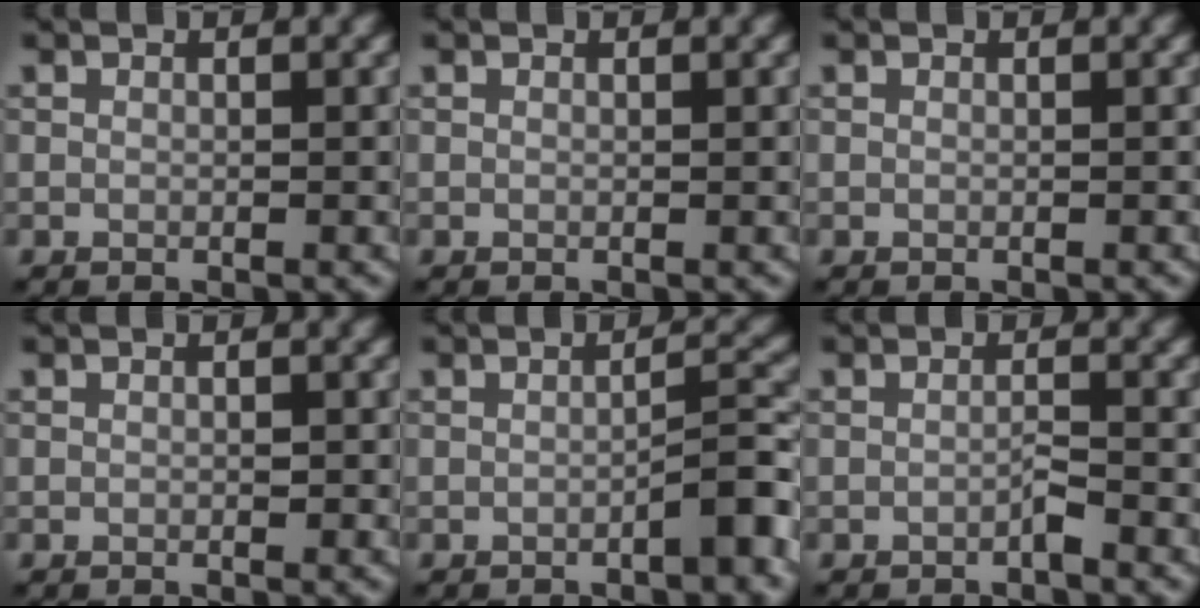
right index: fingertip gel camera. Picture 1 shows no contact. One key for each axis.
{"total": 0.0}
{"total": 0.0}
{"total": 0.5, "fx": -0.1, "fy": 0.2, "fz": 0.5, "tx": -0.009, "ty": 0.002, "tz": -0.001}
{"total": 3.1, "fx": -1.7, "fy": 0.4, "fz": 2.6, "tx": -0.036, "ty": 0.019, "tz": -0.028}
{"total": 1.0, "fx": -0.6, "fy": 0.0, "fz": 0.7, "tx": -0.012, "ty": 0.006, "tz": -0.014}